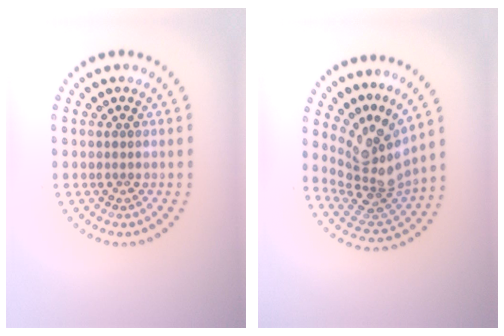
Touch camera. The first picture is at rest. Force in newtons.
{"total": 4.7, "press": 3.0, "slide": 3.6}